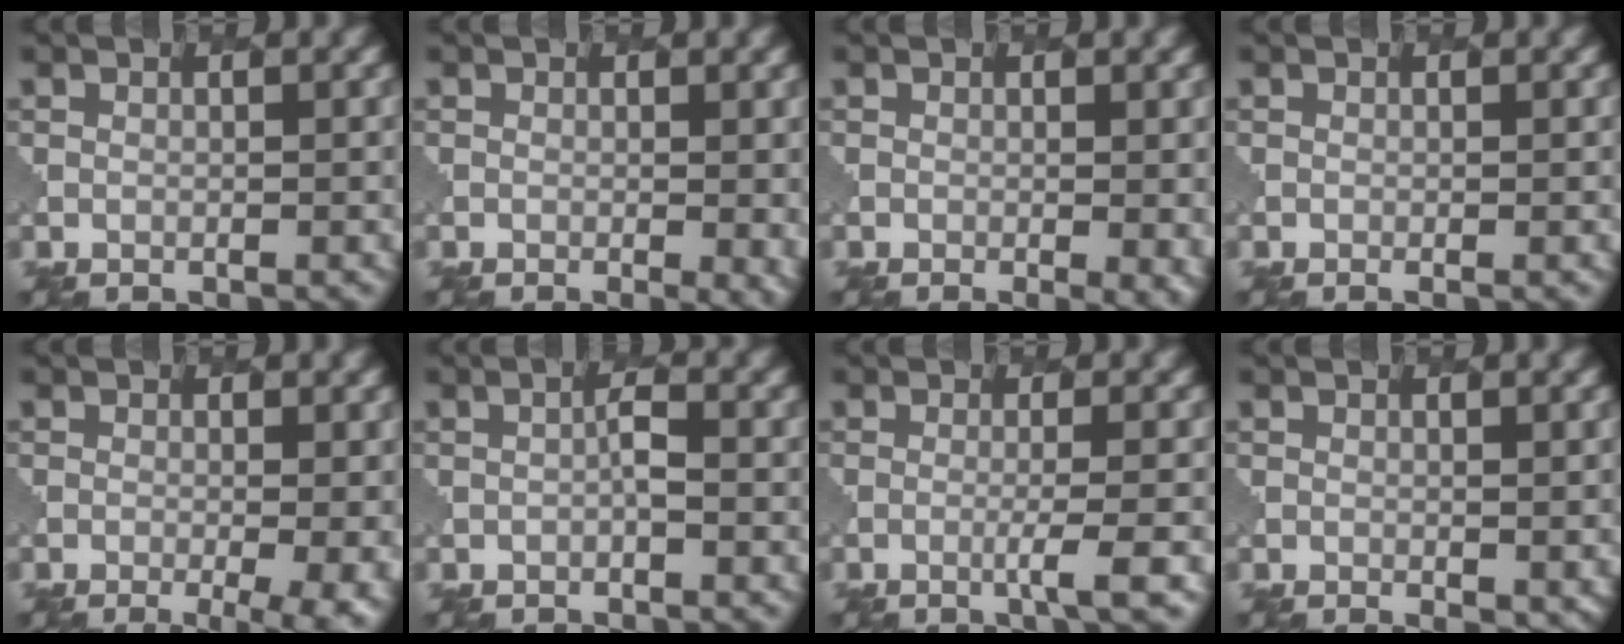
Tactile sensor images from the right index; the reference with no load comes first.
{"total": 3.3, "force": [-0.4, 1.2, 3.0], "torque": [-0.033, -0.010, 0.001]}
{"total": 3.5, "force": [-0.5, 1.3, 3.3], "torque": [-0.035, -0.011, 0.002]}
{"total": 0.7, "force": [-0.1, 0.2, 0.7], "torque": [-0.005, -0.003, 0.000]}
{"total": 6.2, "force": [-1.6, 2.4, 5.5], "torque": [-0.051, -0.005, -0.006]}
{"total": 0.9, "force": [-0.3, 0.1, 0.8], "torque": [-0.016, 0.002, -0.004]}
{"total": 2.2, "force": [-0.6, 0.2, 2.1], "torque": [-0.028, 0.000, -0.020]}
{"total": 2.1, "force": [-0.1, 0.9, 2.0], "torque": [-0.026, -0.009, 0.004]}